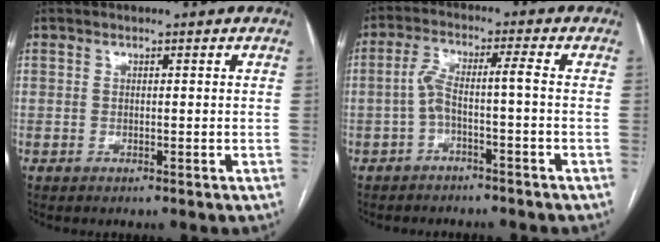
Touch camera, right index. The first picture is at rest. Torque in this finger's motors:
{"motor_torque": [0.71, -0.12, 0.32, 0.09]}